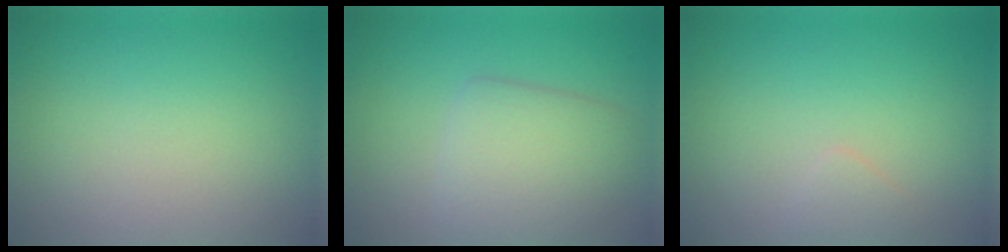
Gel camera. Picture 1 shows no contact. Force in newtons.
{"total": 4.3, "press": 4.3, "slide": 0.4}
{"total": 0.9, "press": 0.9, "slide": 0.1}